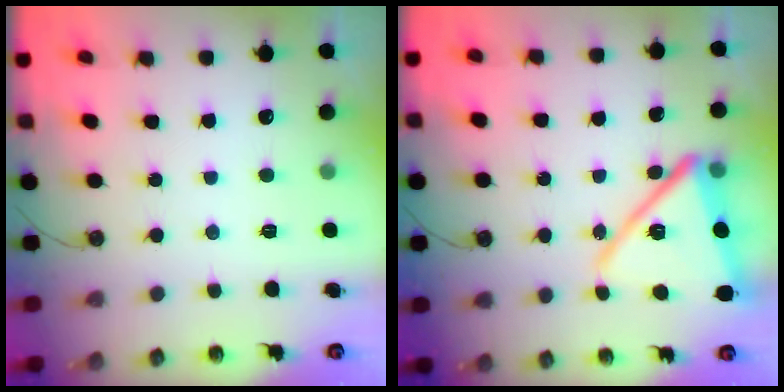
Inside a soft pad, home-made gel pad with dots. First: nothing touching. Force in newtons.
{"total": 18.4, "press": 18.3, "slide": 1.6}